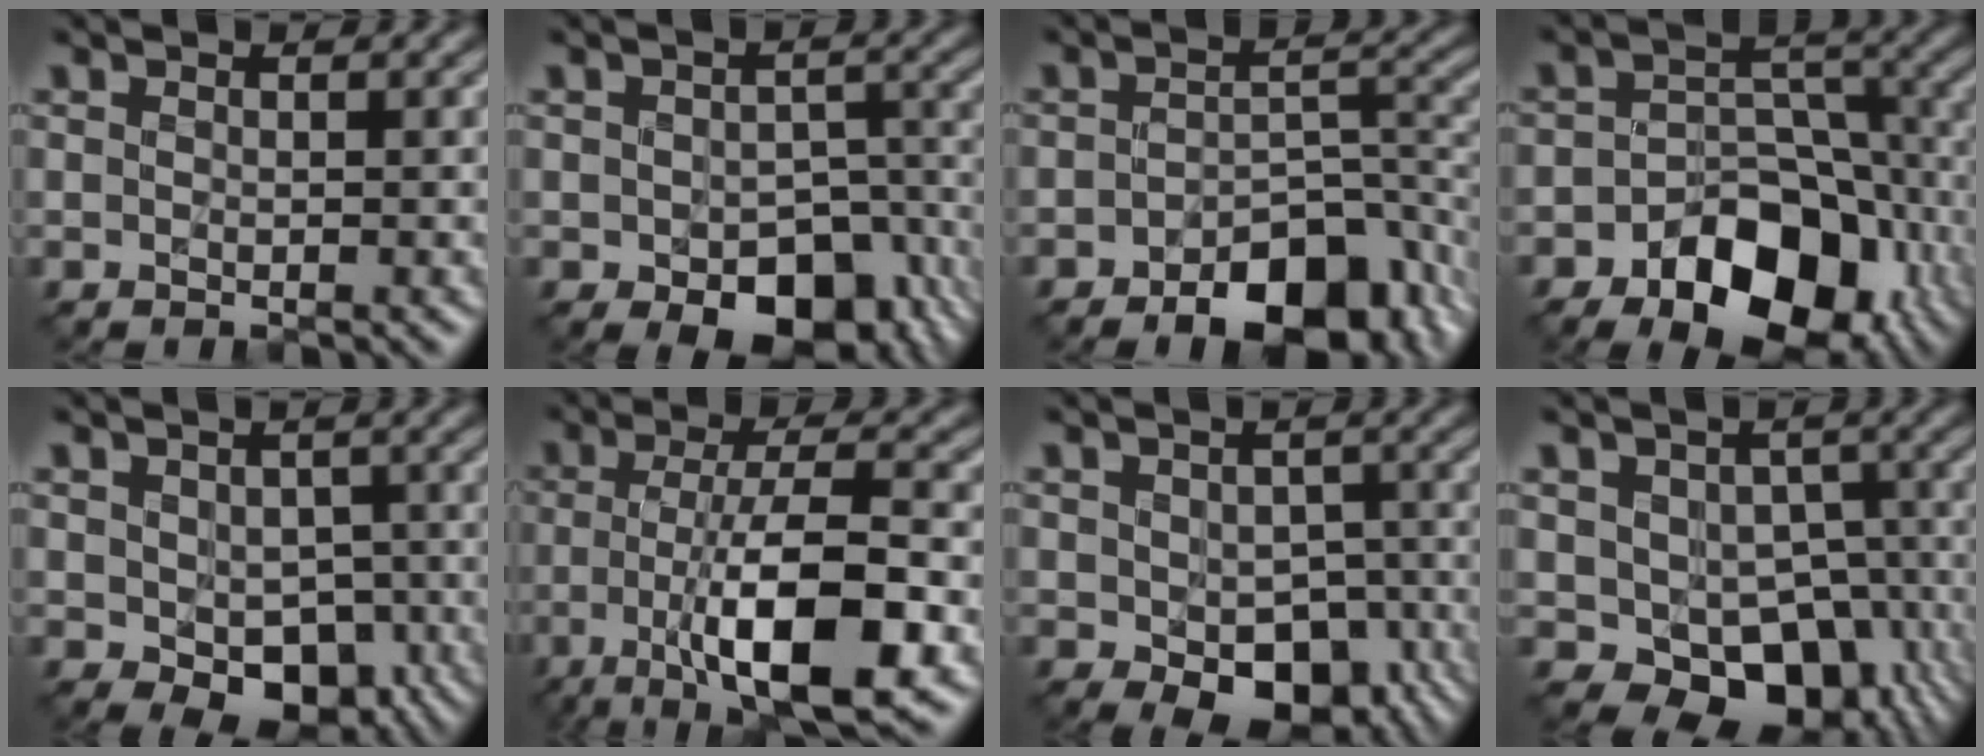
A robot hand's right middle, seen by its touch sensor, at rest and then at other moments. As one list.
[{"total": 9.7, "force": [-4.3, 5.6, 6.7], "torque": [-0.097, -0.030, -0.045]}, {"total": 8.7, "force": [-4.7, 4.3, 6.0], "torque": [-0.075, -0.003, -0.070]}, {"total": 10.9, "force": [-5.8, 6.7, 6.3], "torque": [-0.083, -0.005, -0.092]}, {"total": 6.4, "force": [-1.9, 4.3, 4.3], "torque": [-0.070, -0.014, -0.022]}, {"total": 10.8, "force": [-3.1, 2.9, 9.9], "torque": [-0.165, 0.000, -0.052]}, {"total": 8.5, "force": [-3.3, 5.2, 6.0], "torque": [-0.092, -0.020, -0.037]}, {"total": 10.7, "force": [-3.9, 7.6, 6.5], "torque": [-0.072, -0.016, -0.050]}]